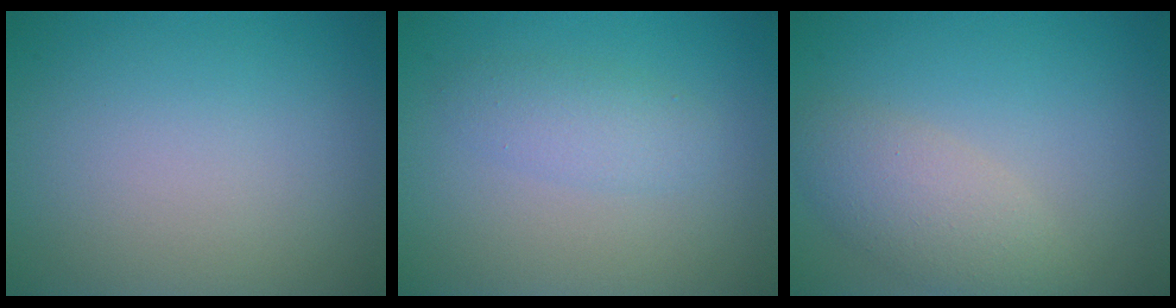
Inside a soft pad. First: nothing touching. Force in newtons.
{"total": 2.2, "press": 2.2, "slide": 0.1}
{"total": 3.7, "press": 3.7, "slide": 0.2}